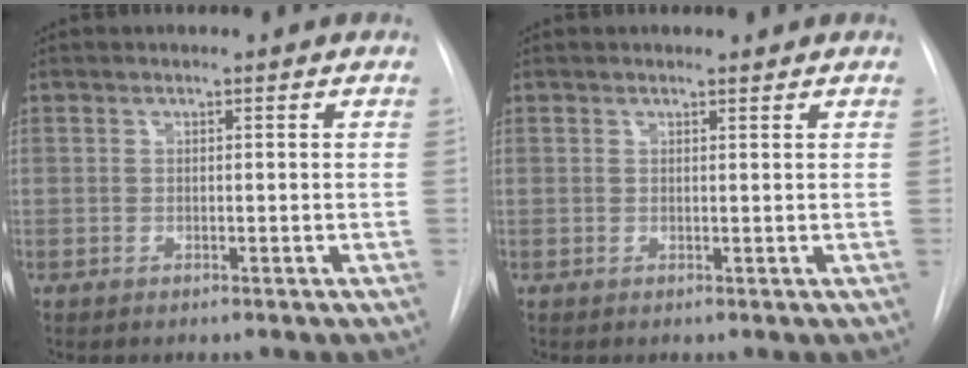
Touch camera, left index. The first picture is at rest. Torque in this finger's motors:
{"motor_torque": [-0.03, 0.00, -0.42, 0.00]}